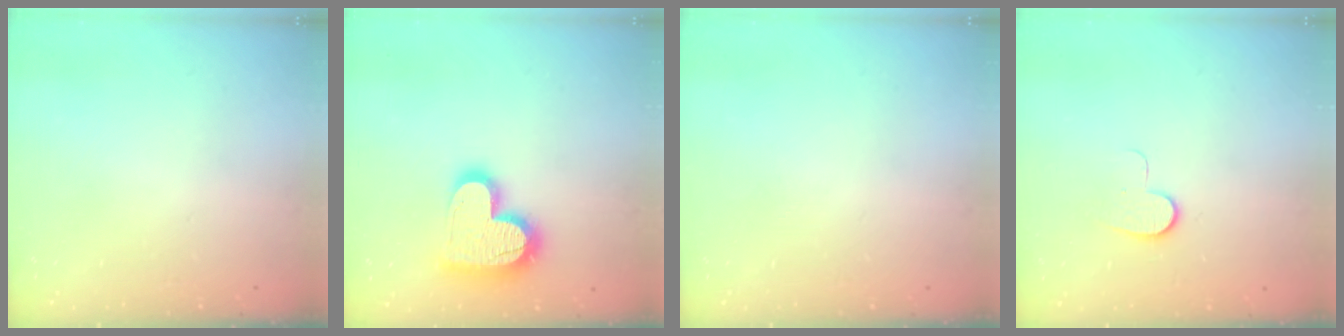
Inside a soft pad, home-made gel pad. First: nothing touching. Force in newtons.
{"total": 16.9, "press": 16.9, "slide": 1.3}
{"total": 0.0}
{"total": 7.0, "press": 7.0, "slide": 0.6}